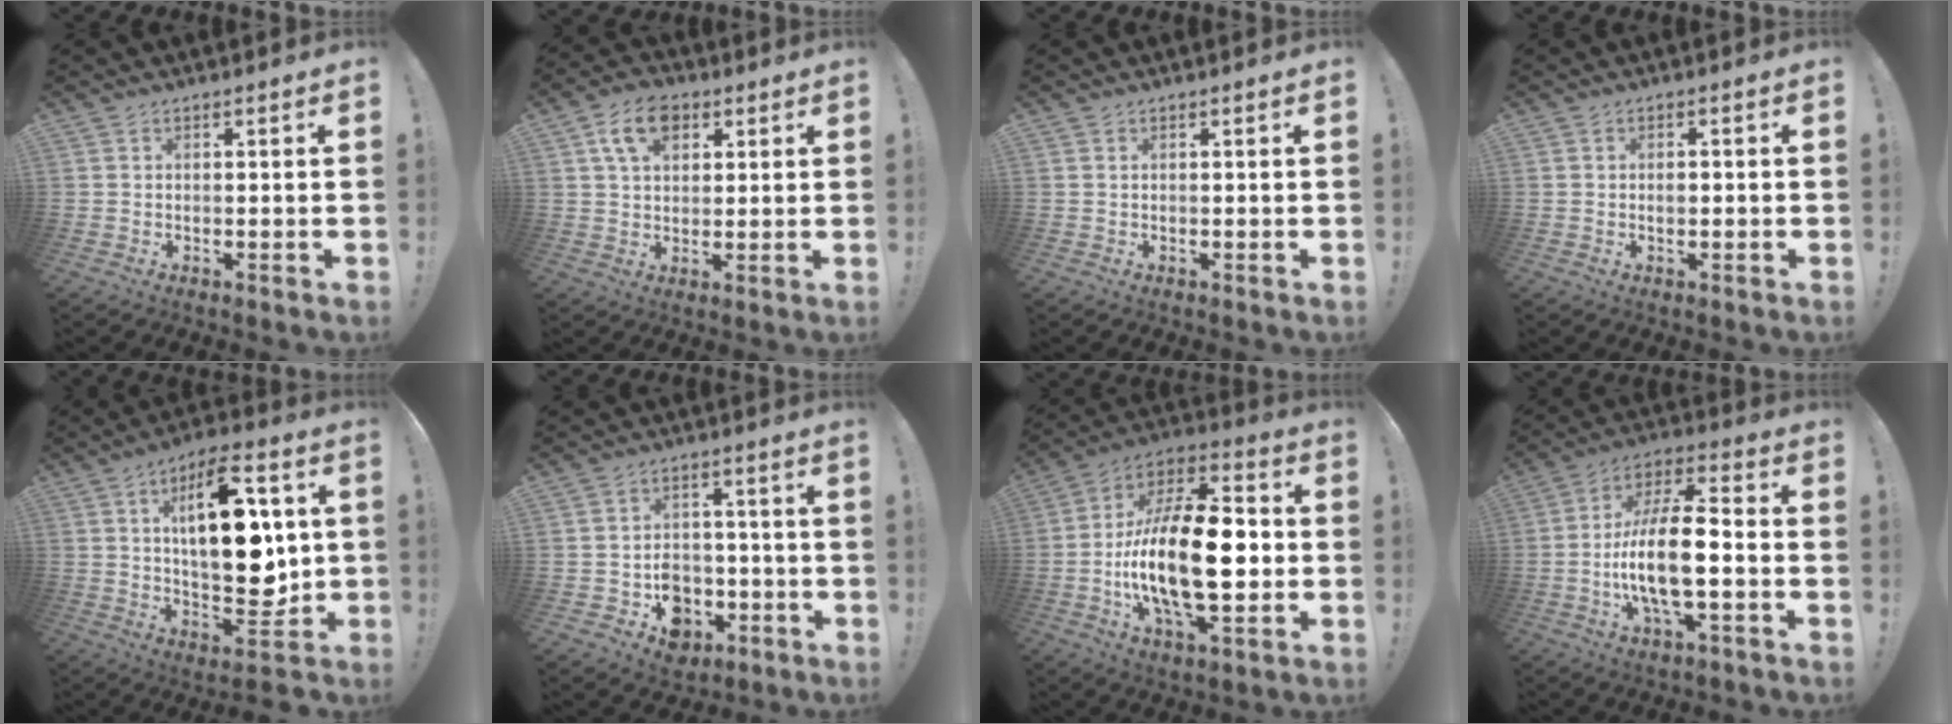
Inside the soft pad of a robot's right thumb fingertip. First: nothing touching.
{"total": 10.0, "force": [4.6, 6.6, 5.9], "torque": [-0.095, 0.000, 0.087]}
{"total": 0.0}
{"total": 1.4, "force": [-0.6, 0.5, 1.1], "torque": [-0.020, 0.002, -0.011]}
{"total": 22.2, "force": [3.0, 10.4, 19.4], "torque": [-0.307, -0.003, 0.050]}
{"total": 8.3, "force": [-3.2, 6.9, 3.2], "torque": [-0.041, 0.024, -0.050]}
{"total": 24.3, "force": [-3.8, 9.8, 22.0], "torque": [-0.413, 0.002, -0.066]}
{"total": 16.5, "force": [-3.6, 5.8, 15.0], "torque": [-0.292, 0.010, -0.064]}